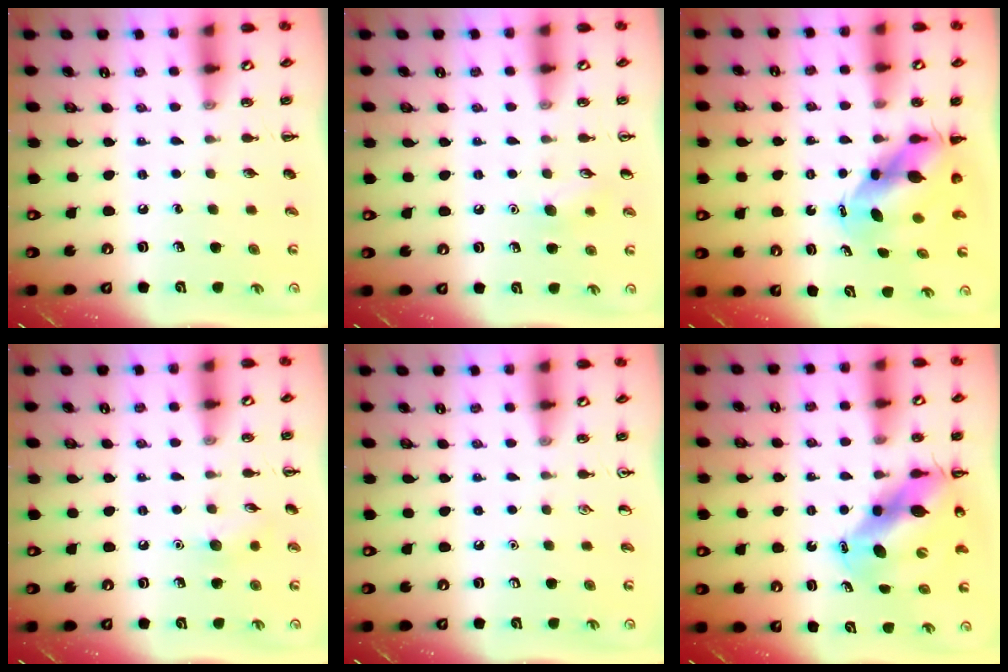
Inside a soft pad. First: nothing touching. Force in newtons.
{"total": 7.3, "press": 7.0, "slide": 2.1}
{"total": 7.1, "press": 7.0, "slide": 1.5}
{"total": 6.4, "press": 6.2, "slide": 1.6}
{"total": 0.0}
{"total": 11.8, "press": 11.3, "slide": 3.2}